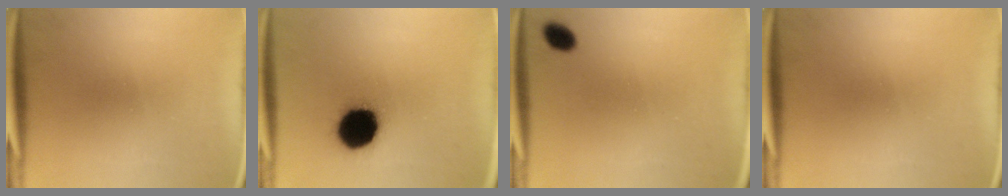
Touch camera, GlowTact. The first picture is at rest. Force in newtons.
{"total": 17.0}
{"total": 3.2}
{"total": 0.0}